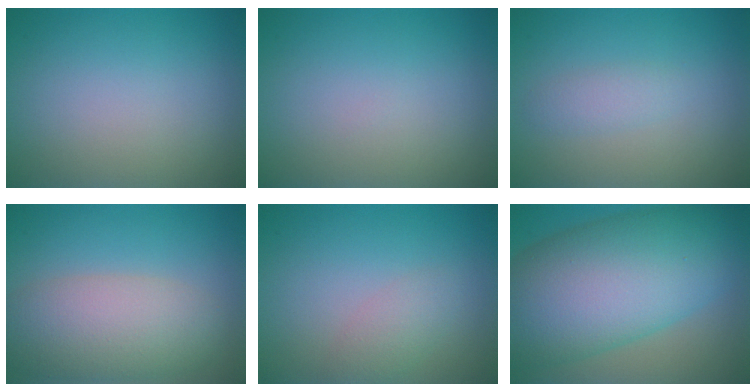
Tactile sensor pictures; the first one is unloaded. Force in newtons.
{"total": 0.0}
{"total": 1.4, "press": 1.4, "slide": 0.0}
{"total": 6.8, "press": 6.8, "slide": 0.2}
{"total": 1.8, "press": 1.8, "slide": 0.1}
{"total": 14.0, "press": 14.0, "slide": 0.1}